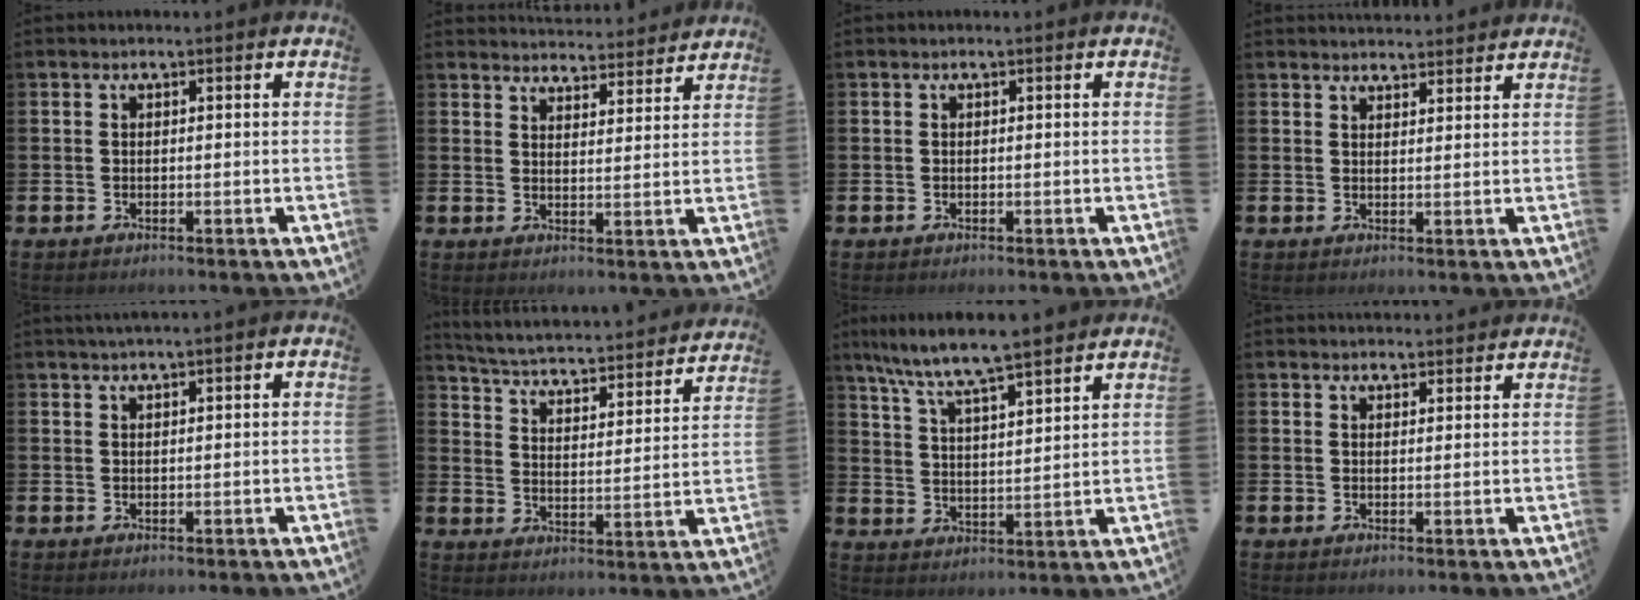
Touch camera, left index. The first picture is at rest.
{"total": 4.4, "force": [4.3, 0.5, -0.2], "torque": [0.003, -0.037, 0.074]}
{"total": 0.0}
{"total": 3.1, "force": [3.0, 0.5, -0.1], "torque": [-0.001, -0.016, 0.055]}
{"total": 1.2, "force": [1.0, -0.1, 0.5], "torque": [-0.013, 0.003, 0.019]}
{"total": 3.9, "force": [3.7, 0.8, 1.2], "torque": [-0.047, -0.041, 0.051]}
{"total": 8.0, "force": [7.6, 0.3, 2.5], "torque": [-0.080, -0.048, 0.134]}
{"total": 2.4, "force": [2.4, 0.4, -0.1], "torque": [0.009, -0.014, 0.041]}